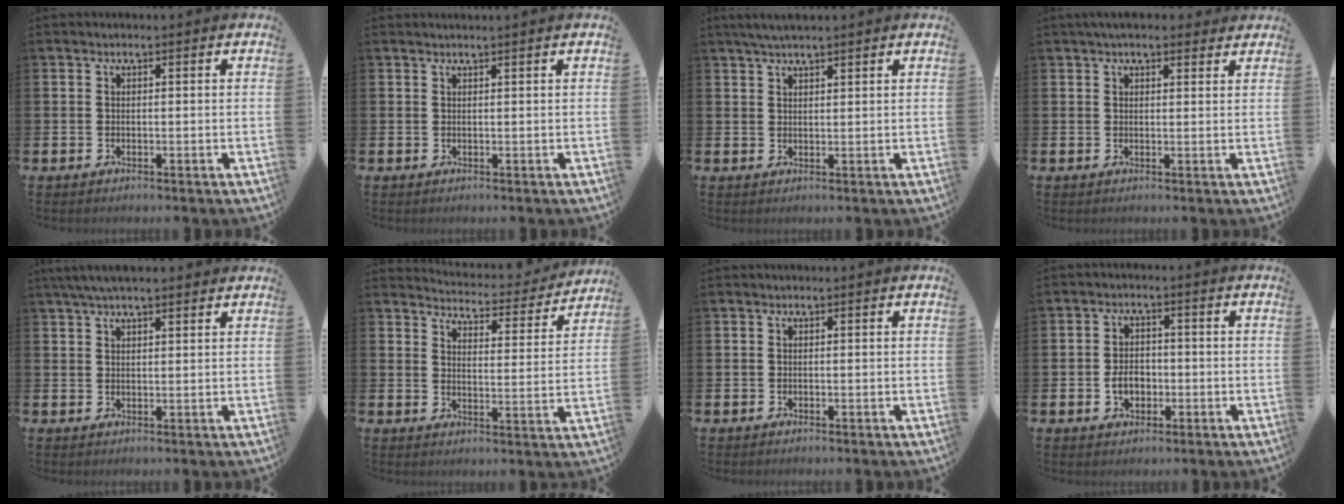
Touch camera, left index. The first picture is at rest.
{"total": 0.6, "force": [0.6, -0.2, 0.1], "torque": [-0.001, -0.002, 0.012]}
{"total": 3.1, "force": [2.7, 0.5, 1.5], "torque": [-0.033, -0.001, 0.049]}
{"total": 3.1, "force": [2.9, 0.9, 0.9], "torque": [-0.016, -0.008, 0.051]}
{"total": 4.1, "force": [3.5, 0.8, 2.0], "torque": [-0.040, -0.005, 0.064]}
{"total": 4.5, "force": [4.4, 0.6, 0.4], "torque": [-0.022, -0.041, 0.070]}
{"total": 0.0}
{"total": 3.5, "force": [-0.9, 2.6, 2.1], "torque": [-0.025, -0.003, -0.024]}